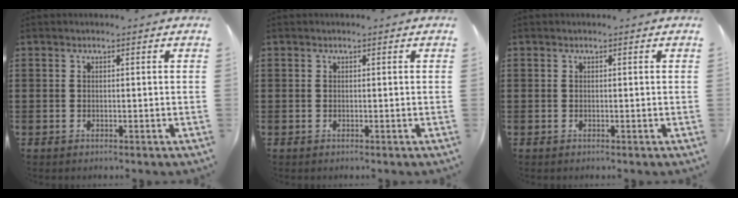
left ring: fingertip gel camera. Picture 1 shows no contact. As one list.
[{"total": 0.0}, {"total": 0.0}]